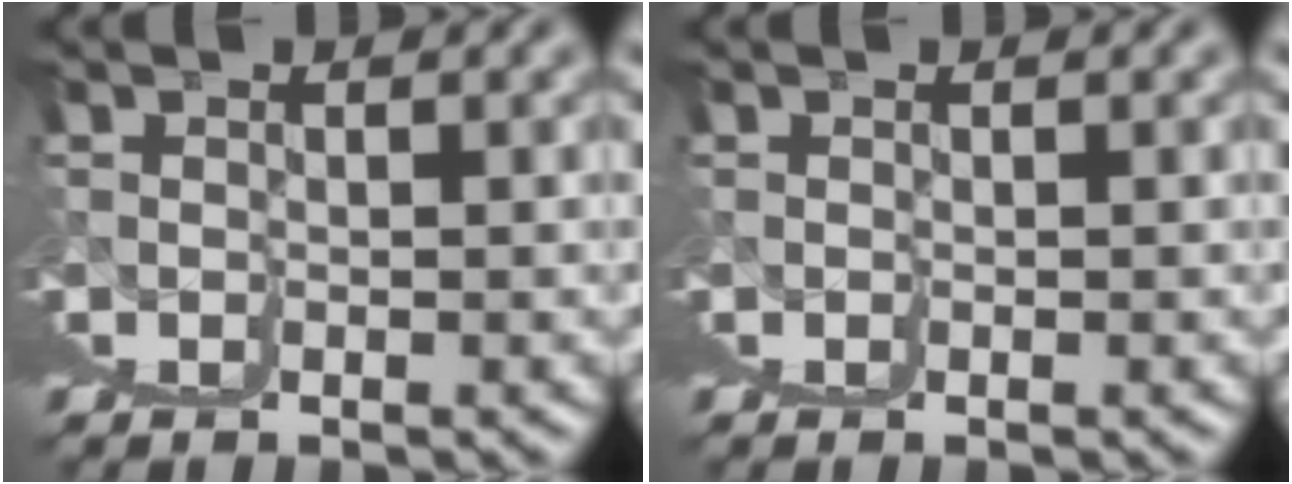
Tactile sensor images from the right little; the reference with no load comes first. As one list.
[{"total": 0.0}]